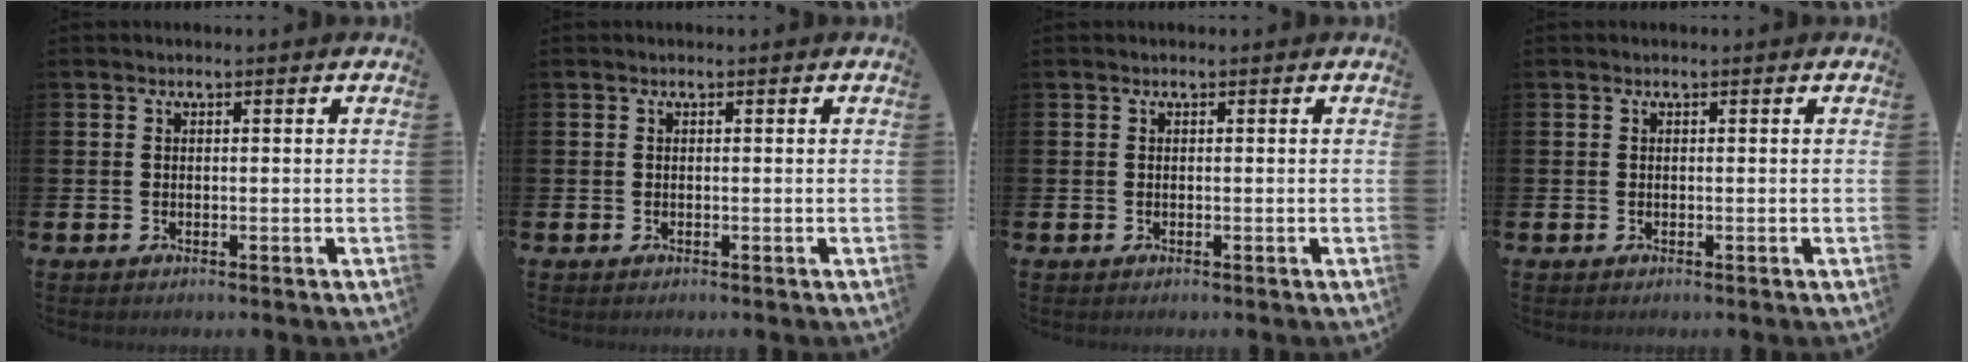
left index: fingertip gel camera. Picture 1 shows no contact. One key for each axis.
{"total": 0.0}
{"total": 0.0}
{"total": 0.0}